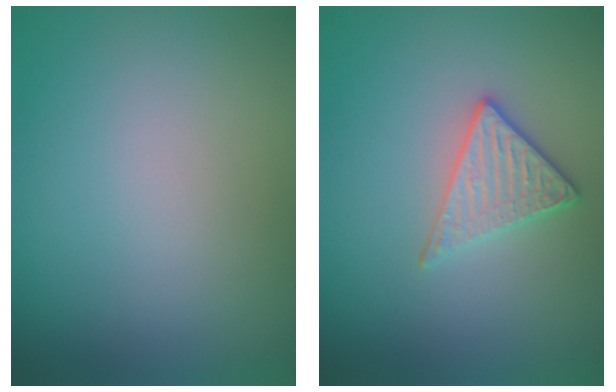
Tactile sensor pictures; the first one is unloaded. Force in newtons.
{"total": 2.8, "press": 2.5, "slide": 1.3}